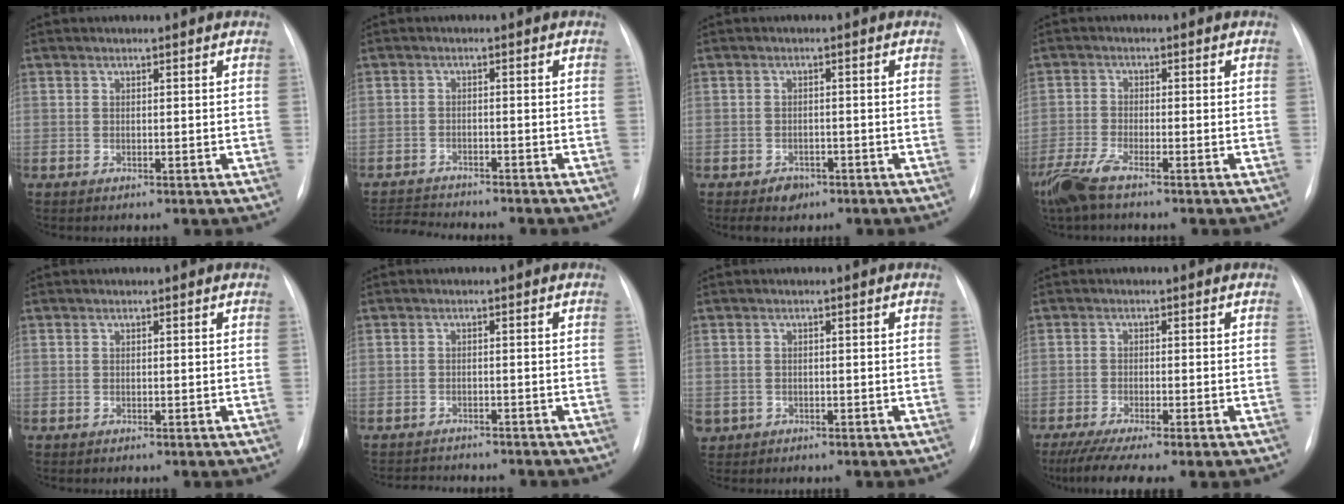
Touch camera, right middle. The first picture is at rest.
{"total": 6.7, "force": [-6.6, 0.1, 1.3], "torque": [-0.019, -0.011, -0.106]}
{"total": 2.7, "force": [-1.8, 1.7, 1.0], "torque": [-0.015, 0.002, -0.020]}
{"total": 5.5, "force": [-4.2, 0.6, 3.4], "torque": [-0.084, -0.018, -0.087]}
{"total": 0.0}
{"total": 7.1, "force": [-6.7, 1.4, 1.8], "torque": [-0.023, -0.004, -0.089]}
{"total": 2.6, "force": [-1.2, 2.3, 0.4], "torque": [-0.007, 0.002, -0.016]}
{"total": 9.2, "force": [-7.0, 0.8, 5.8], "torque": [-0.092, -0.019, -0.110]}